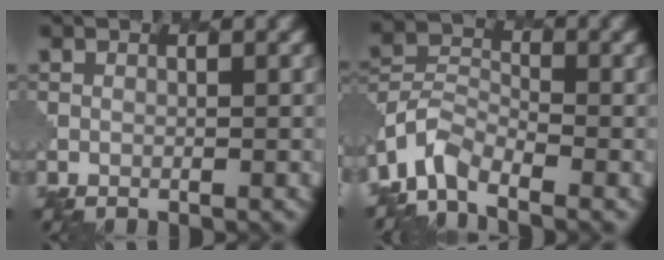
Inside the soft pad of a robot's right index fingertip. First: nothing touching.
{"total": 4.6, "force": [-3.5, 2.2, 2.0], "torque": [-0.043, -0.004, -0.080]}